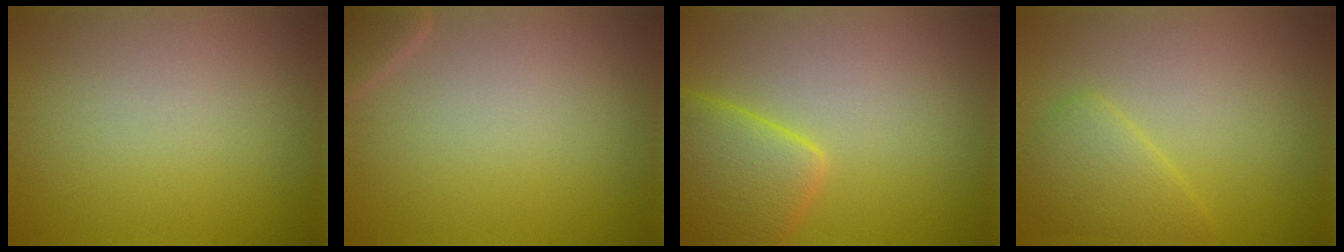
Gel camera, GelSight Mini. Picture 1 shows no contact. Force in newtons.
{"total": 1.9, "press": 1.9, "slide": 0.2}
{"total": 5.3, "press": 5.3, "slide": 0.4}
{"total": 2.9, "press": 2.9, "slide": 0.1}